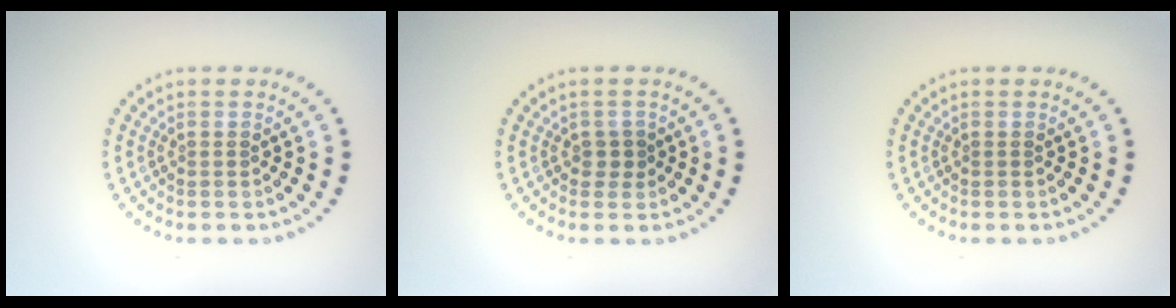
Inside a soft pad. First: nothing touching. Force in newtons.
{"total": 1.2, "press": 1.1, "slide": 0.4}
{"total": 0.0}